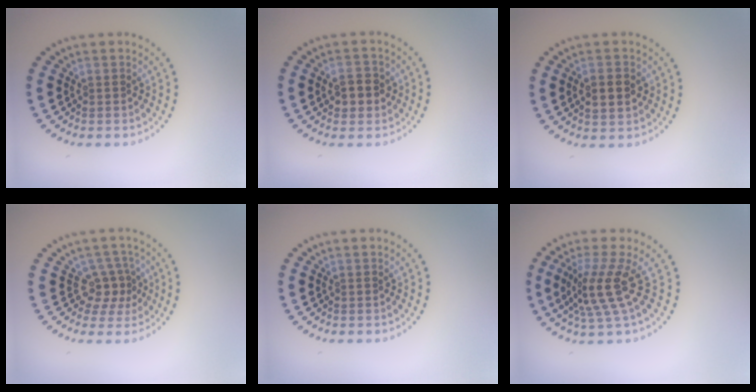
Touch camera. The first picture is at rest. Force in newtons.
{"total": 2.5, "press": 2.5, "slide": 0.2}
{"total": 2.6, "press": 2.6, "slide": 0.1}
{"total": 2.5, "press": 1.8, "slide": 1.7}
{"total": 0.0}
{"total": 4.2, "press": 3.1, "slide": 2.9}